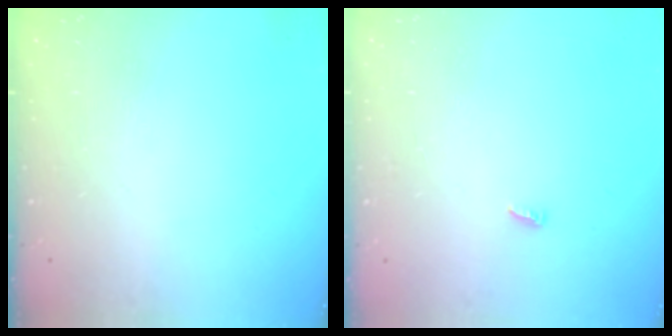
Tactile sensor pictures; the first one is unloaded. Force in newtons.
{"total": 3.6, "press": 3.6, "slide": 0.4}